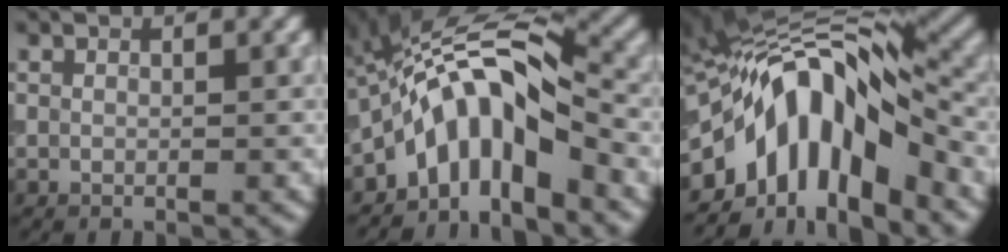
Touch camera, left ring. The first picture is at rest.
{"total": 8.5, "force": [-3.7, 3.2, 7.0], "torque": [-0.116, 0.020, -0.076]}
{"total": 11.3, "force": [-4.4, 5.1, 9.0], "torque": [-0.133, 0.012, -0.084]}